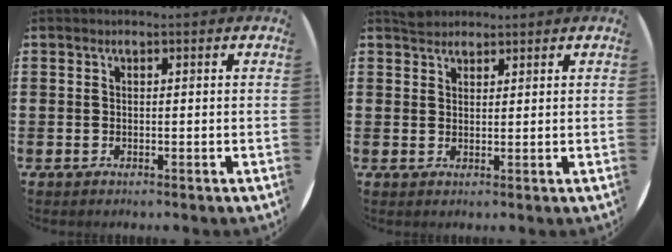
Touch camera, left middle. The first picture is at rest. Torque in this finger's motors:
{"motor_torque": [0.48, -0.72, 0.00, 0.02]}